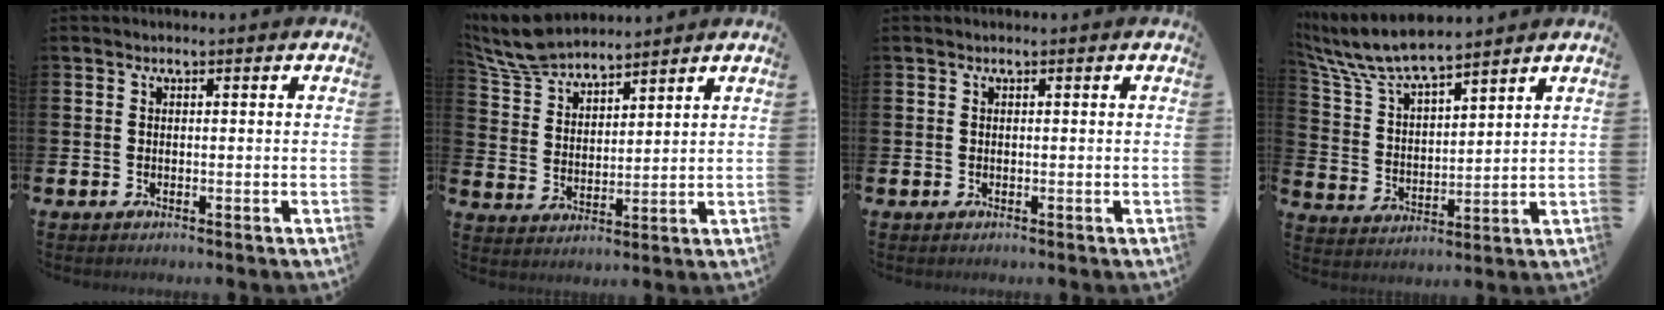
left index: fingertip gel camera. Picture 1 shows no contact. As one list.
[{"total": 7.5, "force": [7.1, 1.6, 1.9], "torque": [-0.070, -0.029, 0.132]}, {"total": 0.0}, {"total": 7.9, "force": [7.5, 1.2, 2.4], "torque": [-0.084, -0.040, 0.133]}]